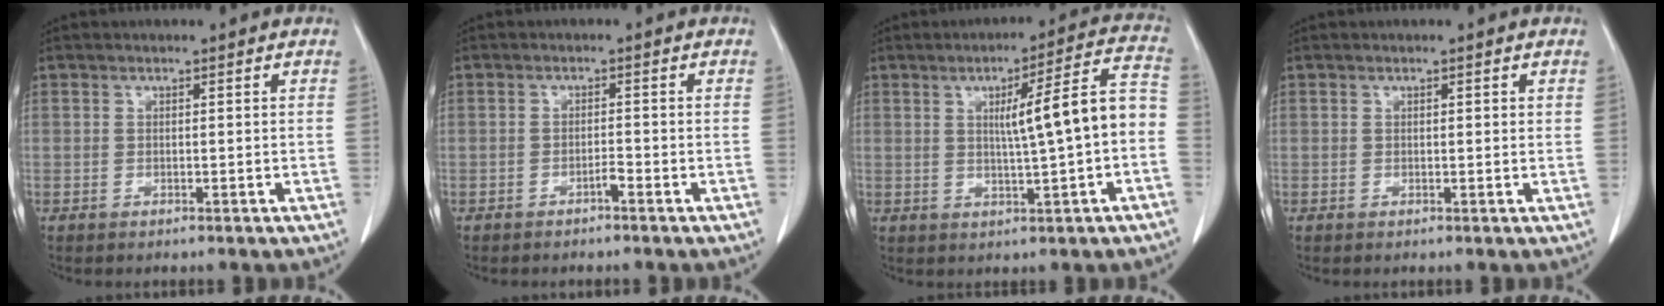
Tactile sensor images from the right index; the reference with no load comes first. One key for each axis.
{"total": 1.2, "fx": -0.9, "fy": 0.0, "fz": 0.7, "tx": -0.012, "ty": 0.002, "tz": -0.016}
{"total": 10.6, "fx": -0.3, "fy": 0.3, "fz": 10.5, "tx": -0.144, "ty": 0.024, "tz": -0.005}
{"total": 0.7, "fx": 0.3, "fy": 0.3, "fz": 0.5, "tx": -0.007, "ty": 0.000, "tz": 0.003}